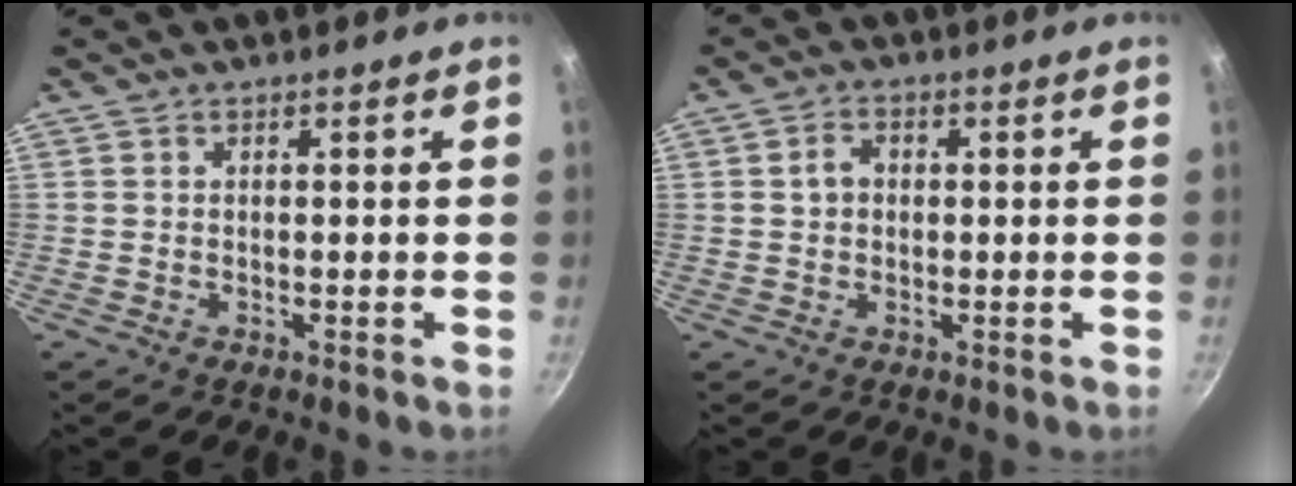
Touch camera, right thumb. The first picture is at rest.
{"total": 3.3, "force": [0.3, 2.6, 2.0], "torque": [-0.021, 0.007, 0.001]}